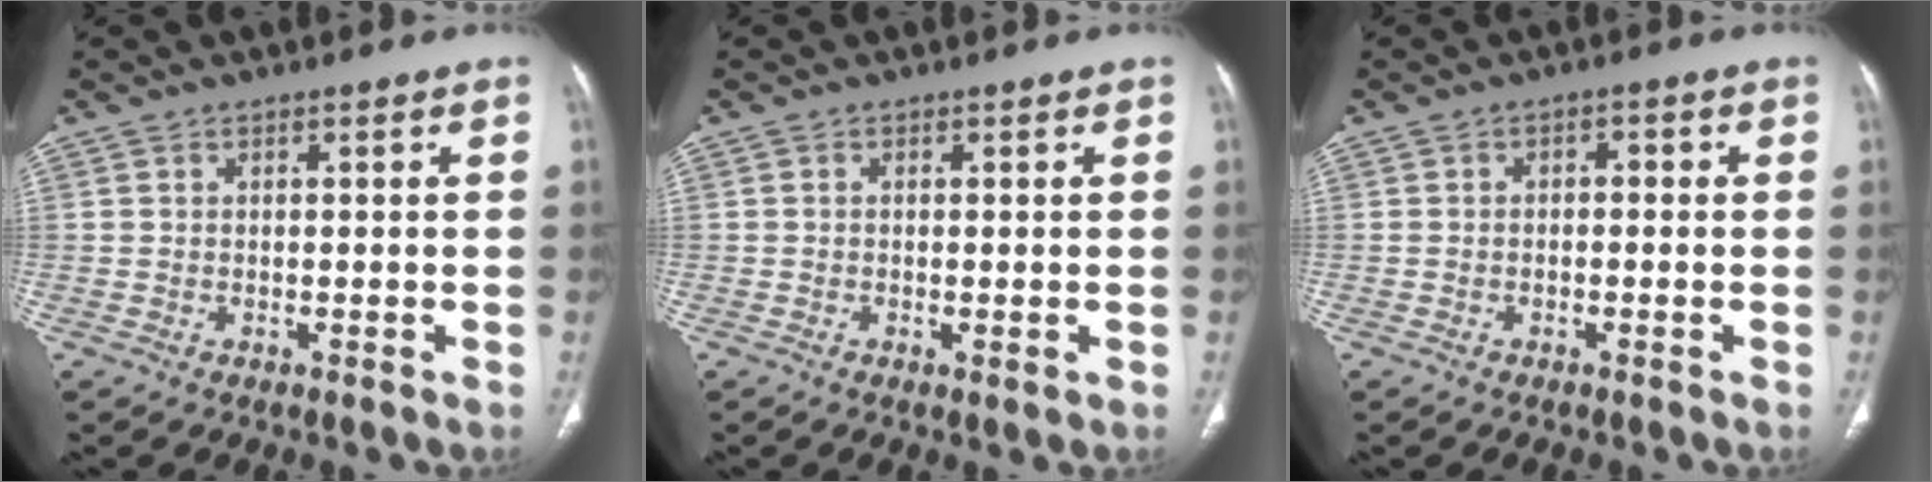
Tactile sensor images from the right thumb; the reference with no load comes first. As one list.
[{"total": 1.0, "force": [-0.2, 0.3, 1.0], "torque": [-0.021, -0.005, -0.004]}, {"total": 1.4, "force": [-0.1, 0.9, 1.1], "torque": [-0.010, 0.008, -0.005]}]